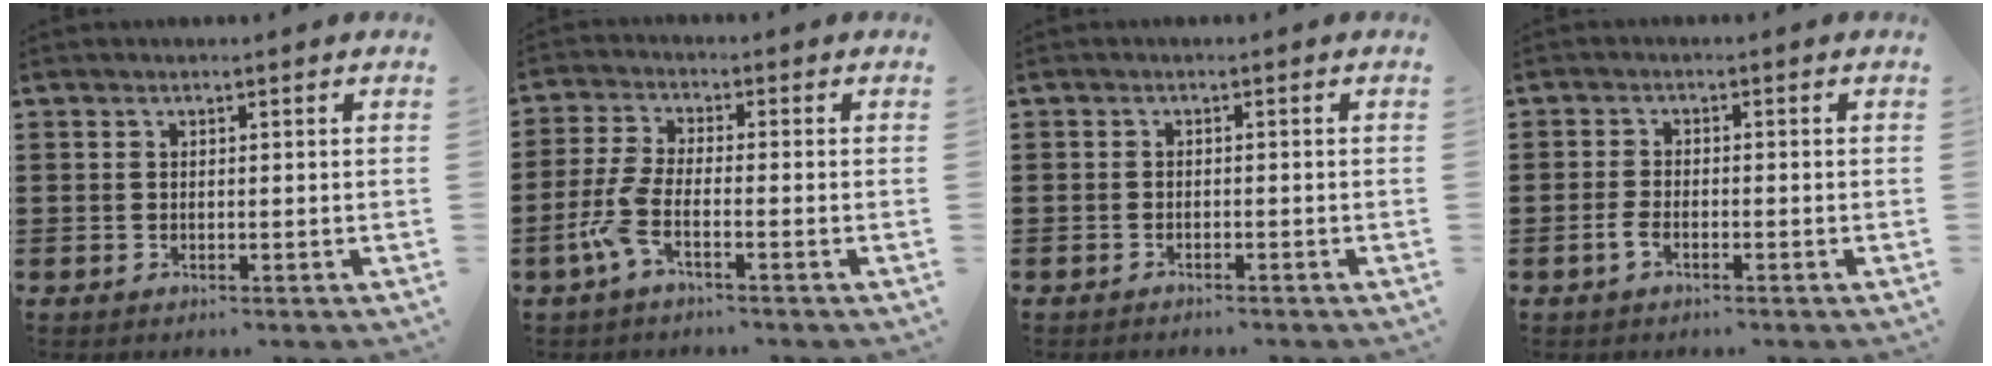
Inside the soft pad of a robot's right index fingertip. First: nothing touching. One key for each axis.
{"total": 5.3, "fx": -2.7, "fy": 1.1, "fz": 4.4, "tx": -0.111, "ty": -0.014, "tz": -0.055}
{"total": 0.6, "fx": -0.6, "fy": 0.0, "fz": 0.0, "tx": -0.001, "ty": 0.001, "tz": -0.013}
{"total": 2.0, "fx": -1.2, "fy": 0.7, "fz": 1.5, "tx": -0.035, "ty": -0.002, "tz": -0.024}